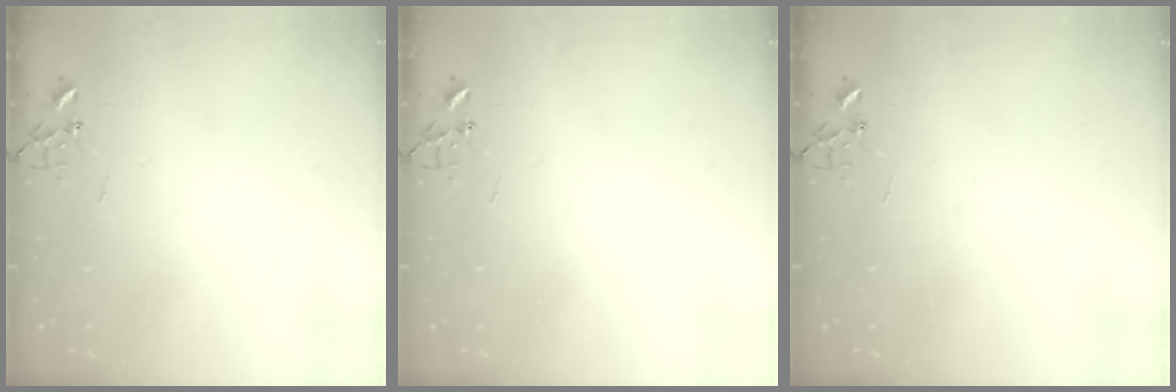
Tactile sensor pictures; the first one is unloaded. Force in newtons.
{"total": 0.0}
{"total": 0.0}